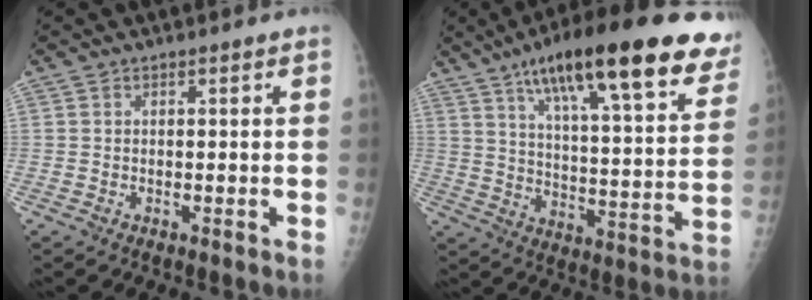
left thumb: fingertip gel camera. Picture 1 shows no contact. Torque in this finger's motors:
{"motor_torque": [1.18, 1.20, 1.50, -1.27, 0.20]}